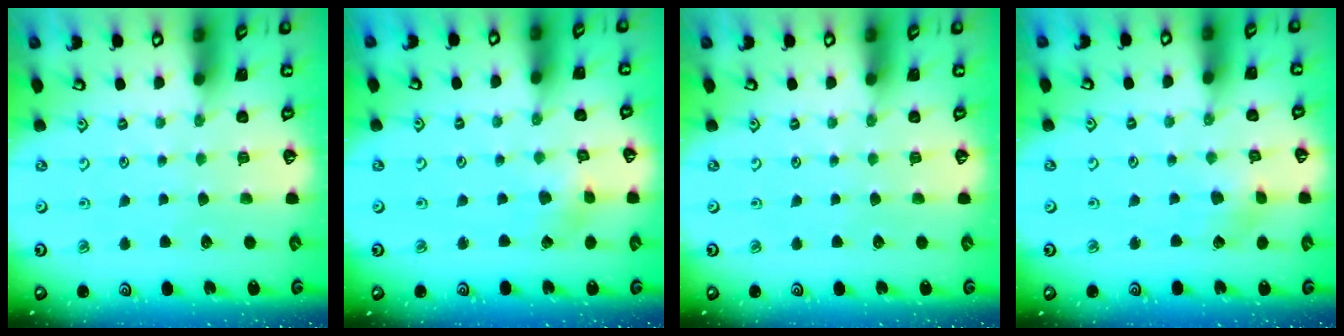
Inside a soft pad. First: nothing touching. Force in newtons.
{"total": 2.8, "press": 2.7, "slide": 0.4}
{"total": 0.0}
{"total": 3.0, "press": 3.0, "slide": 0.2}